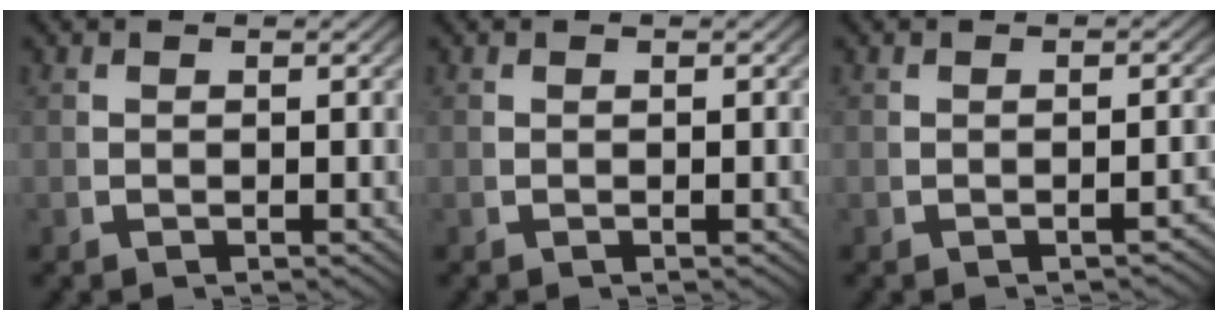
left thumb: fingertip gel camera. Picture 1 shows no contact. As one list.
[{"total": 0.0}, {"total": 1.3, "force": [-1.0, 0.1, 0.8], "torque": [-0.016, 0.004, -0.014]}]